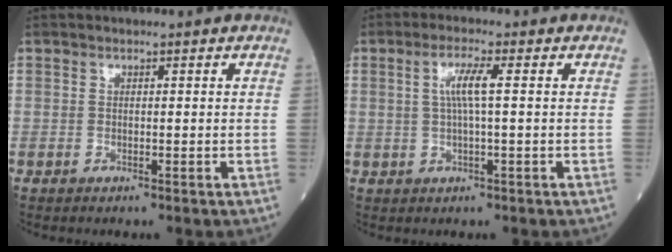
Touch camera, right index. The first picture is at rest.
{"total": 4.1, "force": [0.7, -0.2, 4.0], "torque": [-0.079, 0.007, 0.013]}